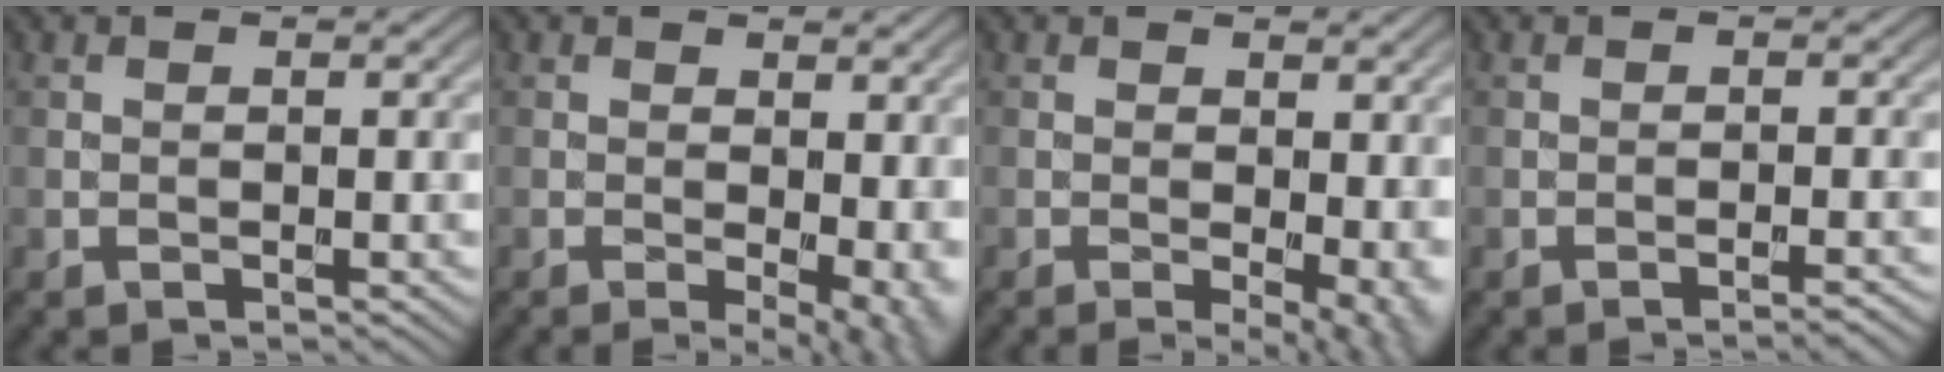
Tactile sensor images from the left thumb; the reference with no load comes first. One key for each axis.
{"total": 6.3, "fx": -0.3, "fy": 2.8, "fz": 5.6, "tx": -0.066, "ty": -0.007, "tz": 0.001}
{"total": 5.7, "fx": -0.5, "fy": 2.2, "fz": 5.3, "tx": -0.068, "ty": -0.007, "tz": -0.001}
{"total": 1.6, "fx": -1.1, "fy": 0.2, "fz": 1.1, "tx": -0.010, "ty": 0.007, "tz": -0.023}